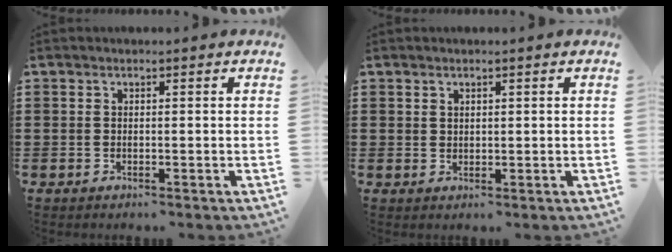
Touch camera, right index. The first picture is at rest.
{"total": 1.1, "force": [0.8, 0.7, 0.2], "torque": [-0.005, 0.003, 0.016]}